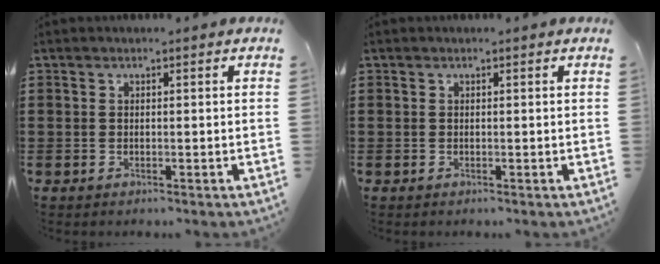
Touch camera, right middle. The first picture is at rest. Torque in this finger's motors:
{"motor_torque": [-0.07, -0.04, -0.02, 0.00]}